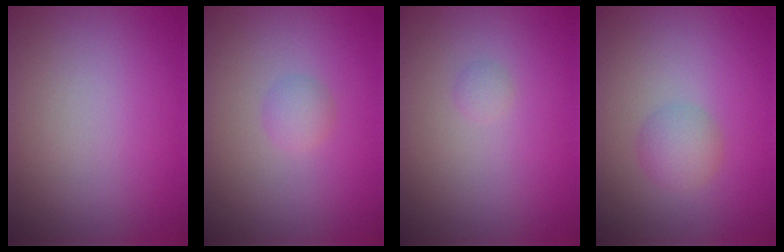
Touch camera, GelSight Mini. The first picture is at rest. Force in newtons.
{"total": 1.2, "press": 1.2, "slide": 0.1}
{"total": 0.5, "press": 0.5, "slide": 0.0}
{"total": 2.0, "press": 2.0, "slide": 0.2}